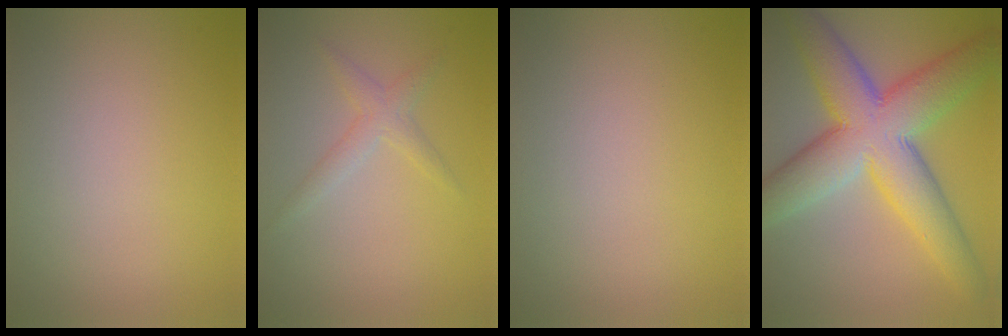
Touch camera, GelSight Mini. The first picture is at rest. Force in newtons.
{"total": 1.7, "press": 1.7, "slide": 0.0}
{"total": 0.0}
{"total": 11.1, "press": 11.1, "slide": 0.5}